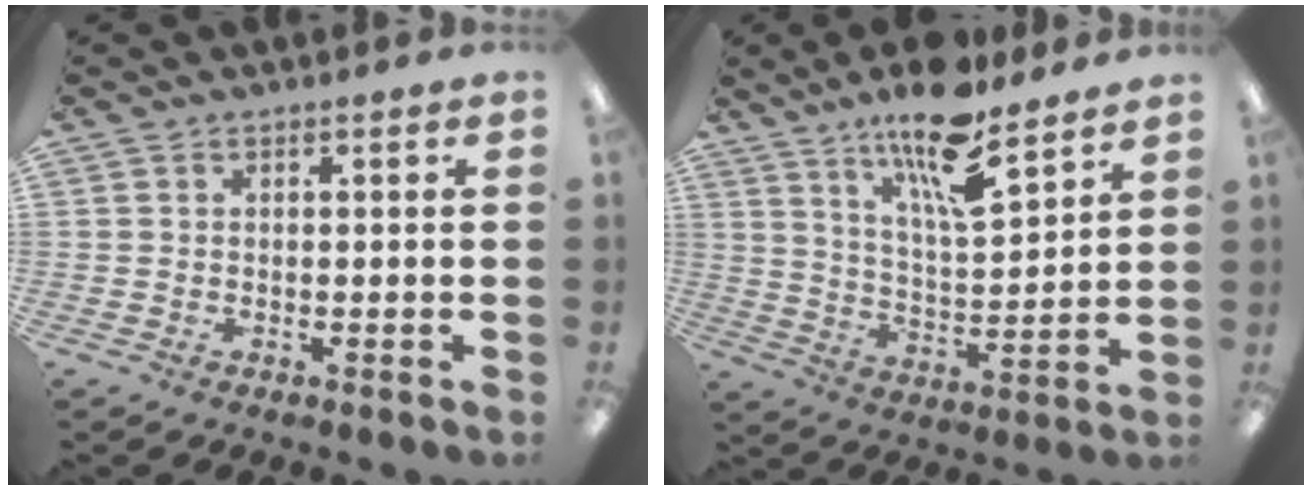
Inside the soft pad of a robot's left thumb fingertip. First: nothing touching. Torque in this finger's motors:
{"motor_torque": [0.24, 0.27, 1.50, -1.27, 0.10]}